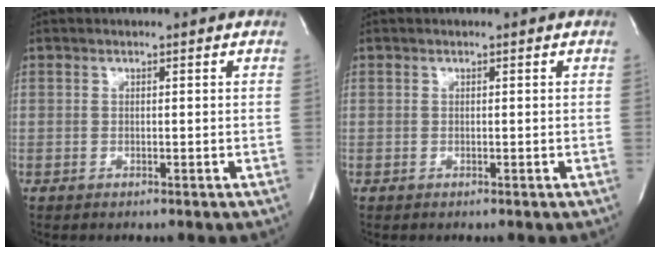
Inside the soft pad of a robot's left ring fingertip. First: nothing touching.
{"total": 0.0}